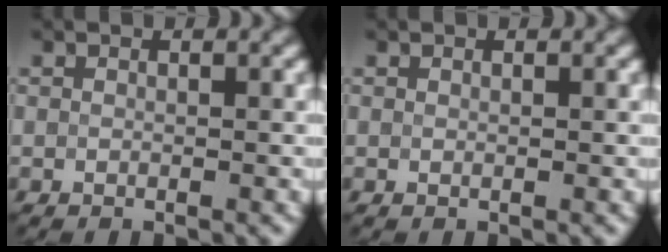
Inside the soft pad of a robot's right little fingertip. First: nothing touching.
{"total": 0.0}